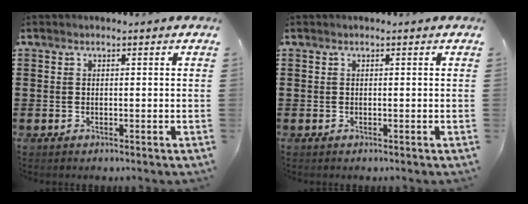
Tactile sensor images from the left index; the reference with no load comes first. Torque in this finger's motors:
{"motor_torque": [-0.01, 0.00, 0.00, 0.00]}